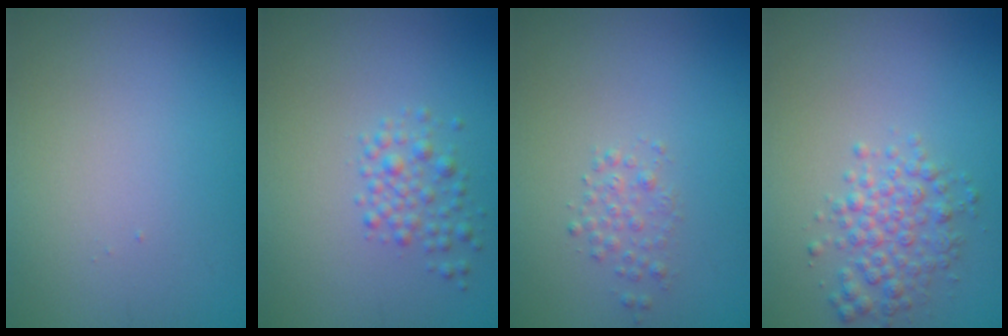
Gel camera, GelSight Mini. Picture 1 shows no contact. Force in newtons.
{"total": 2.0, "press": 2.0, "slide": 0.0}
{"total": 1.3, "press": 1.3, "slide": 0.0}
{"total": 3.1, "press": 3.1, "slide": 0.1}